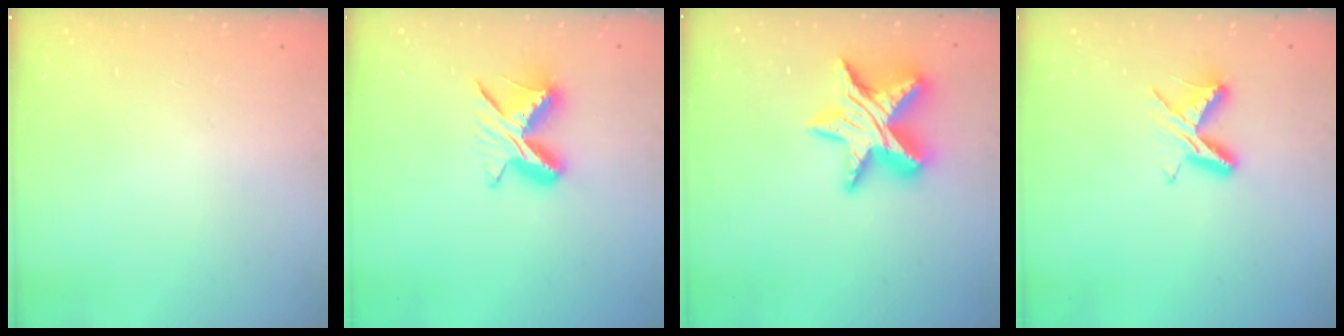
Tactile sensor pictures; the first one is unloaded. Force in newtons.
{"total": 9.0, "press": 9.0, "slide": 0.7}
{"total": 16.3, "press": 16.3, "slide": 1.2}
{"total": 7.1, "press": 7.0, "slide": 0.7}